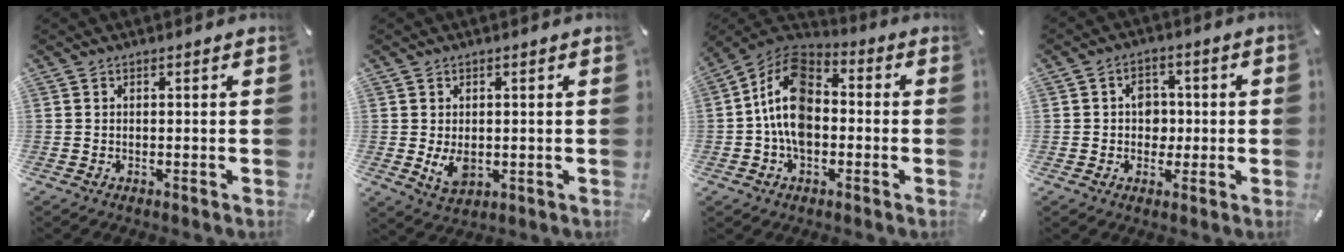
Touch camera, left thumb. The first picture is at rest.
{"total": 4.8, "force": [-0.2, 3.5, 3.3], "torque": [-0.070, -0.005, -0.003]}
{"total": 13.8, "force": [-1.7, 9.4, 9.9], "torque": [-0.211, 0.009, -0.036]}
{"total": 5.5, "force": [-0.1, 4.8, 2.7], "torque": [-0.034, 0.003, -0.005]}